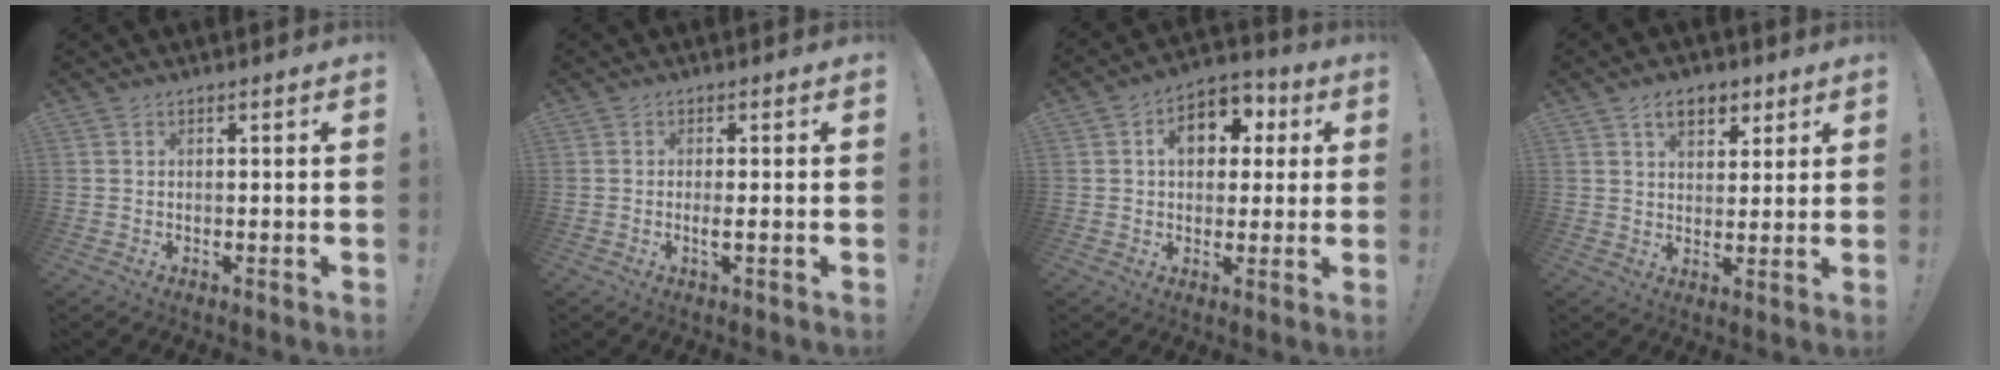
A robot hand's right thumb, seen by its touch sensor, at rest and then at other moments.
{"total": 2.0, "force": [-0.2, -0.1, 2.0], "torque": [-0.027, -0.006, -0.006]}
{"total": 11.2, "force": [3.0, 8.2, 7.0], "torque": [-0.088, -0.001, 0.053]}
{"total": 7.7, "force": [4.1, 5.0, 4.2], "torque": [-0.054, -0.009, 0.073]}